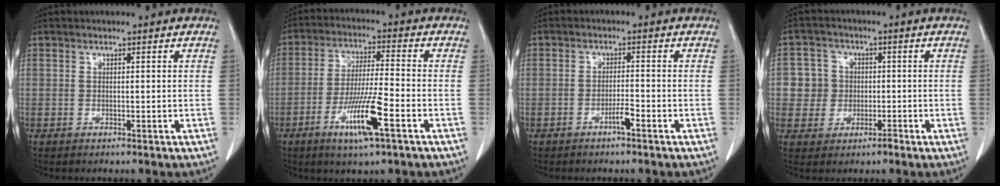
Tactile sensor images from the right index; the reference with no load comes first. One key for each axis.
{"total": 10.3, "fx": -4.7, "fy": 0.4, "fz": 9.1, "tx": -0.173, "ty": -0.015, "tz": -0.085}
{"total": 2.1, "fx": -1.4, "fy": 0.0, "fz": 1.6, "tx": -0.028, "ty": 0.001, "tz": -0.026}
{"total": 5.0, "fx": -0.6, "fy": 4.9, "fz": 0.7, "tx": -0.007, "ty": 0.015, "tz": -0.009}